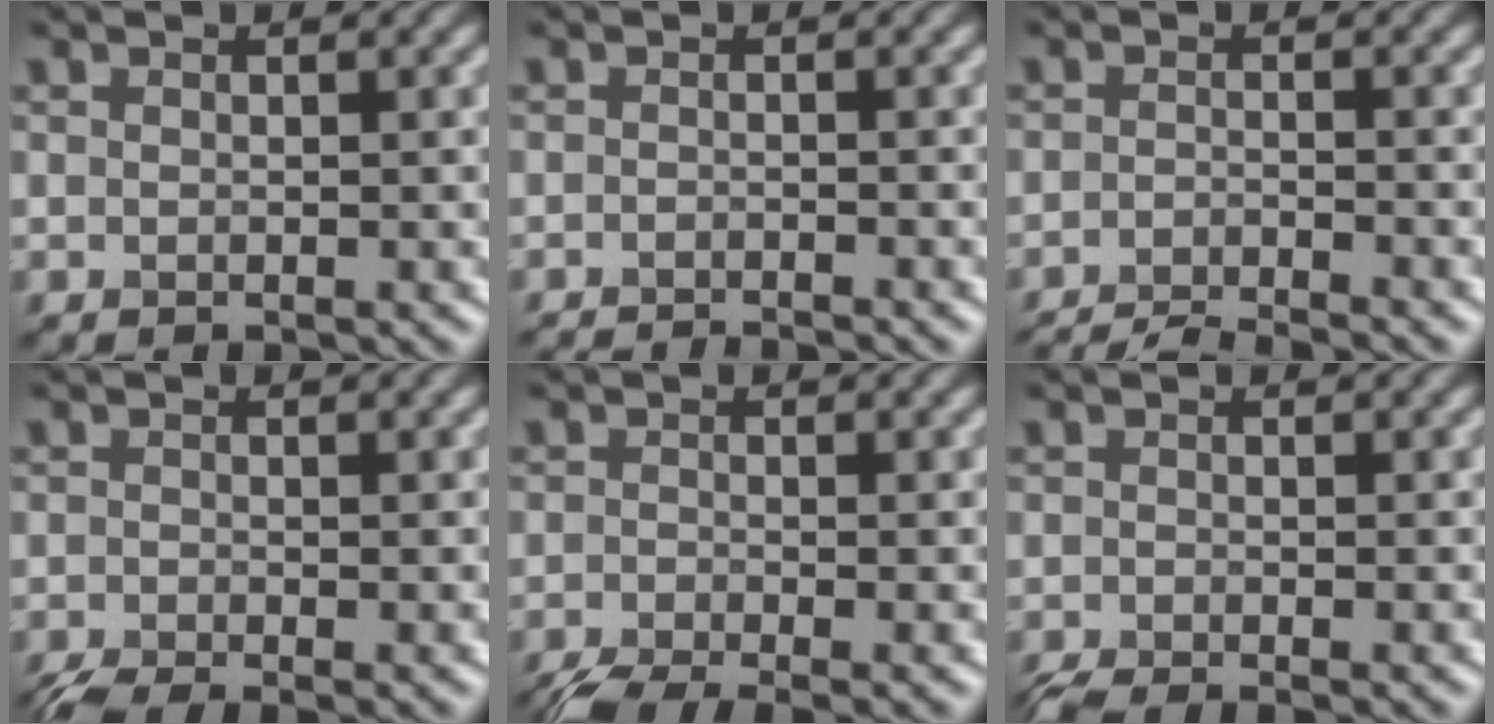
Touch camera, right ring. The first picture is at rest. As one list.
[{"total": 2.7, "force": [-2.5, 0.3, 0.9], "torque": [-0.011, -0.004, -0.040]}, {"total": 5.0, "force": [-4.6, 0.5, 2.0], "torque": [-0.032, -0.015, -0.079]}, {"total": 2.8, "force": [-2.3, 0.4, 1.6], "torque": [-0.032, -0.011, -0.048]}, {"total": 4.1, "force": [-3.2, 0.8, 2.5], "torque": [-0.044, -0.013, -0.067]}, {"total": 2.4, "force": [-2.0, 0.3, 1.3], "torque": [-0.021, -0.011, -0.043]}]